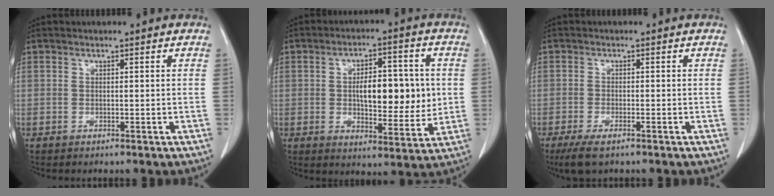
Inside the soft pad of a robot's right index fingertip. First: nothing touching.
{"total": 11.5, "force": [0.7, 4.4, 10.6], "torque": [-0.161, 0.010, 0.015]}
{"total": 4.0, "force": [-2.7, 1.1, 2.7], "torque": [-0.055, -0.007, -0.045]}